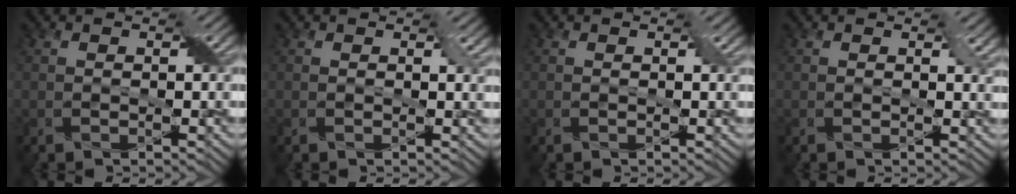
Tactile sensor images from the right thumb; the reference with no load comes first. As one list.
[{"total": 0.9, "force": [0.6, 0.3, 0.7], "torque": [-0.010, -0.004, 0.011]}, {"total": 0.0}, {"total": 1.6, "force": [0.9, 0.6, 1.2], "torque": [-0.017, -0.004, 0.017]}]